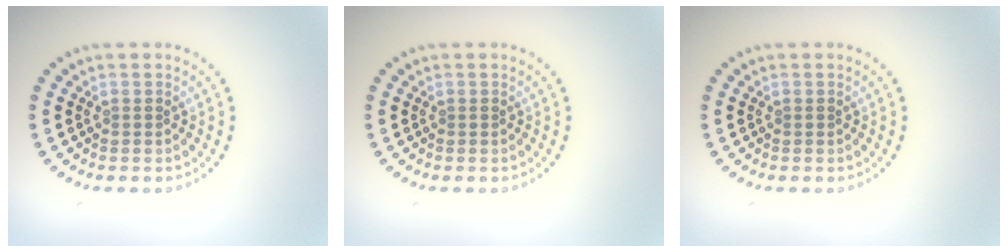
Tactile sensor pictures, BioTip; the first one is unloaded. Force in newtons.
{"total": 0.0}
{"total": 0.0}